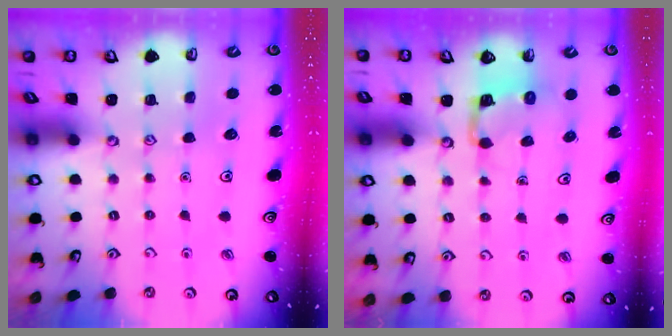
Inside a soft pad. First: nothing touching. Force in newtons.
{"total": 2.8, "press": 2.8, "slide": 0.2}